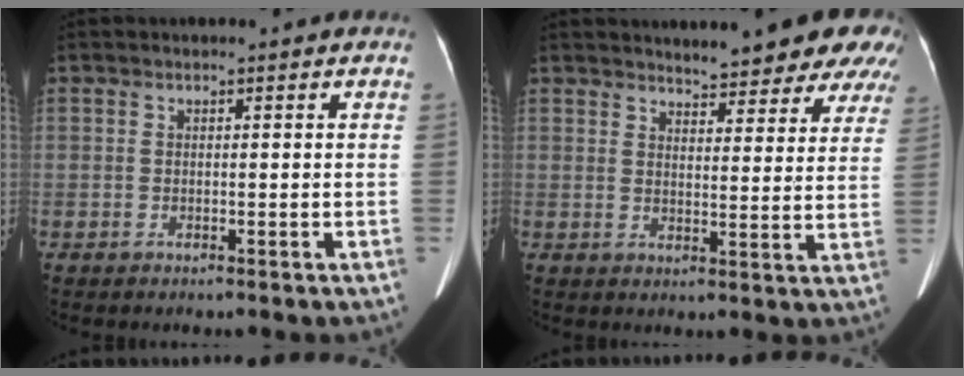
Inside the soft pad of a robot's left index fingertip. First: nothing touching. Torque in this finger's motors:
{"motor_torque": [0.89, -1.25, 0.72, 0.03]}